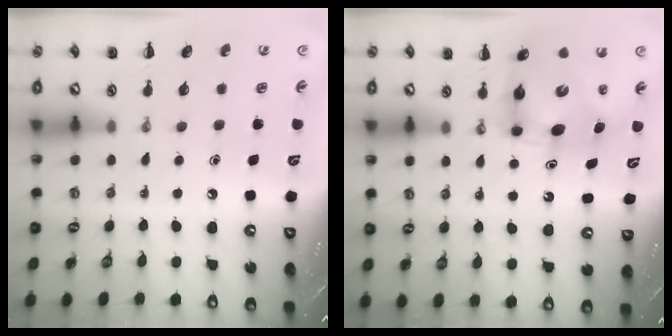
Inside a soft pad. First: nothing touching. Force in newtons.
{"total": 7.0, "press": 6.9, "slide": 0.8}